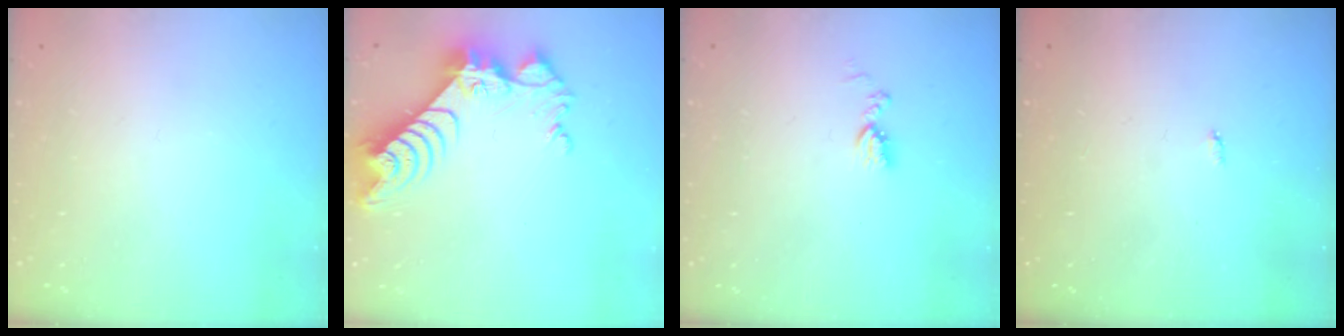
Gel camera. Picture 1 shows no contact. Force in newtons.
{"total": 11.3, "press": 11.2, "slide": 0.8}
{"total": 6.9, "press": 6.8, "slide": 0.8}
{"total": 2.1, "press": 2.1, "slide": 0.4}